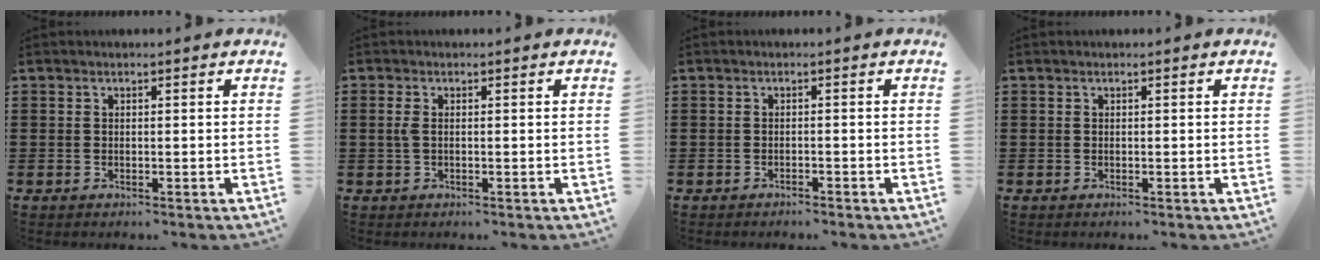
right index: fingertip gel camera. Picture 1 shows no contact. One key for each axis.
{"total": 1.7, "fx": 0.0, "fy": 0.7, "fz": 1.6, "tx": -0.046, "ty": -0.004, "tz": -0.006}
{"total": 0.8, "fx": -0.8, "fy": -0.1, "fz": 0.1, "tx": -0.005, "ty": -0.002, "tz": -0.015}
{"total": 0.0}